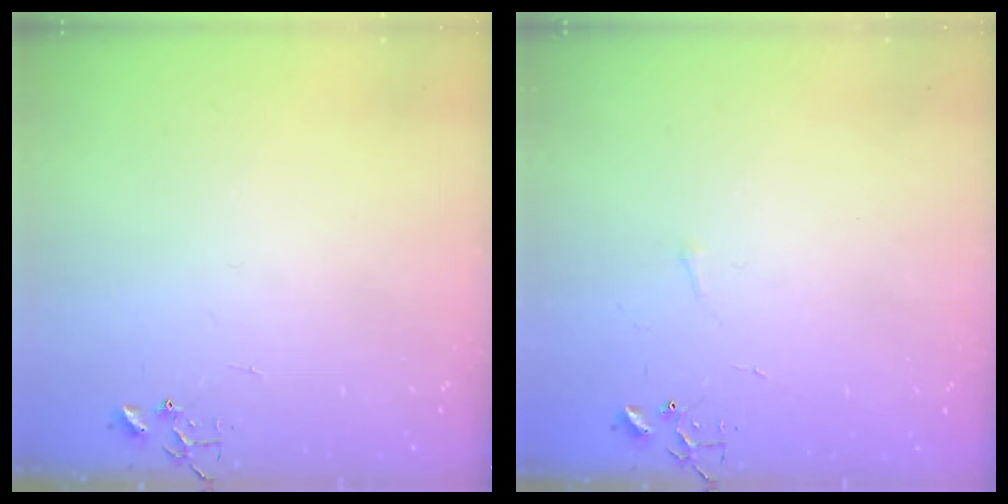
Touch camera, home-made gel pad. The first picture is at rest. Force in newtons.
{"total": 2.7, "press": 2.7, "slide": 0.4}